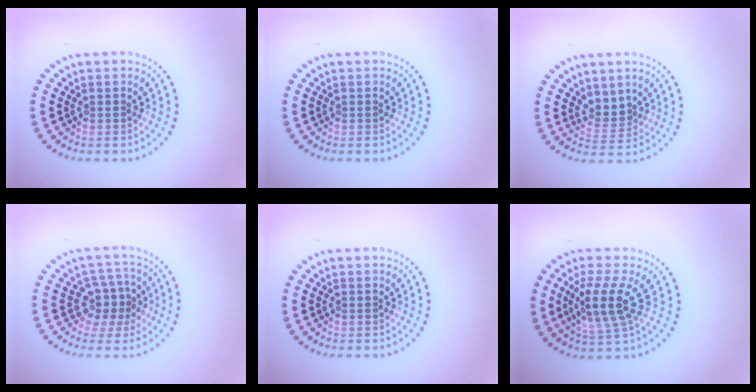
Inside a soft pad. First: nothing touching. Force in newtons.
{"total": 0.0}
{"total": 2.2, "press": 1.7, "slide": 1.4}
{"total": 3.0, "press": 2.3, "slide": 1.9}
{"total": 0.0}
{"total": 4.3, "press": 3.8, "slide": 1.9}